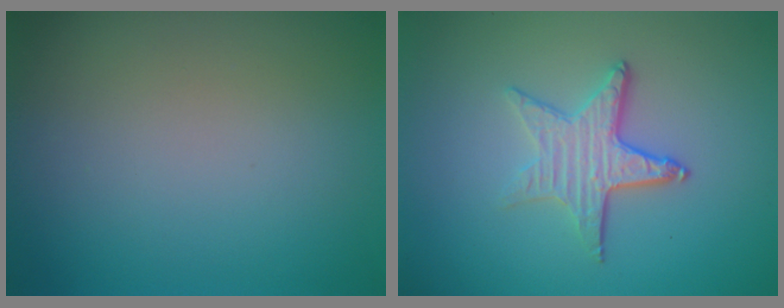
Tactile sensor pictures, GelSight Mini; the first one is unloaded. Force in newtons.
{"total": 3.6, "press": 2.8, "slide": 2.2}